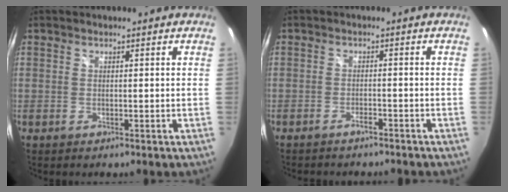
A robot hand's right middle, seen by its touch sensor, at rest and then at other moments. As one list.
[{"total": 3.3, "force": [-3.0, 0.9, 1.1], "torque": [-0.036, -0.005, -0.046]}]